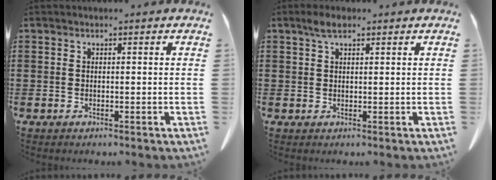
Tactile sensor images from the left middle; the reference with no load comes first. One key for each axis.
{"total": 2.4, "fx": 1.5, "fy": 1.0, "fz": 1.5, "tx": -0.035, "ty": 0.005, "tz": 0.027}